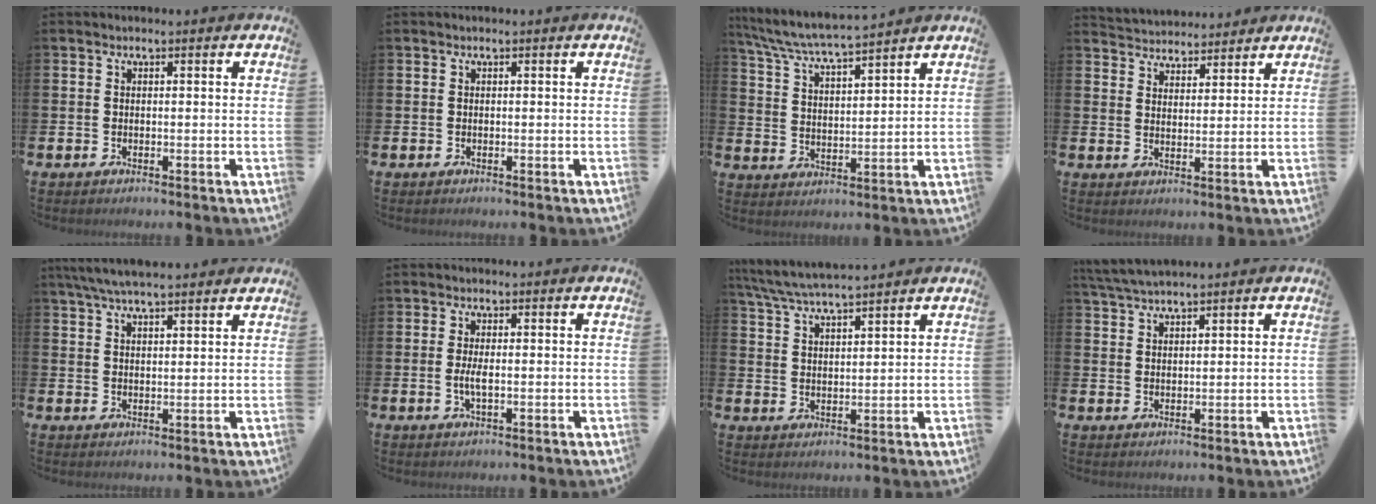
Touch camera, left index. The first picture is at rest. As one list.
[{"total": 0.0}, {"total": 6.5, "force": [6.3, 0.0, 1.6], "torque": [-0.053, -0.040, 0.110]}, {"total": 4.1, "force": [4.0, 0.9, -0.7], "torque": [-0.007, -0.021, 0.073]}, {"total": 5.5, "force": [5.0, 0.8, 2.2], "torque": [-0.051, -0.011, 0.092]}, {"total": 2.1, "force": [-0.2, 0.7, 2.0], "torque": [-0.034, -0.001, -0.005]}, {"total": 5.6, "force": [5.4, 0.2, 1.6], "torque": [-0.049, -0.024, 0.097]}, {"total": 3.3, "force": [3.2, 0.1, 0.9], "torque": [-0.027, -0.006, 0.060]}]